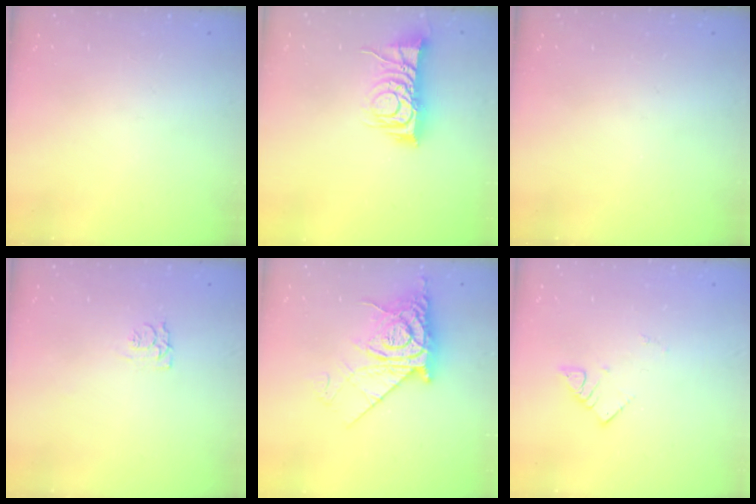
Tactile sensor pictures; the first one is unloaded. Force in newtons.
{"total": 9.7, "press": 9.7, "slide": 0.6}
{"total": 0.0}
{"total": 5.0, "press": 4.9, "slide": 0.5}
{"total": 12.2, "press": 12.2, "slide": 1.1}
{"total": 2.6, "press": 2.6, "slide": 0.1}